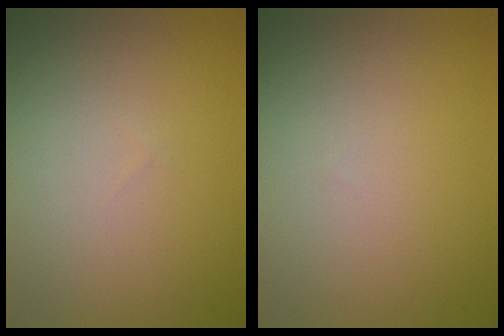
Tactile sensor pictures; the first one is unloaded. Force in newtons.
{"total": 0.0}